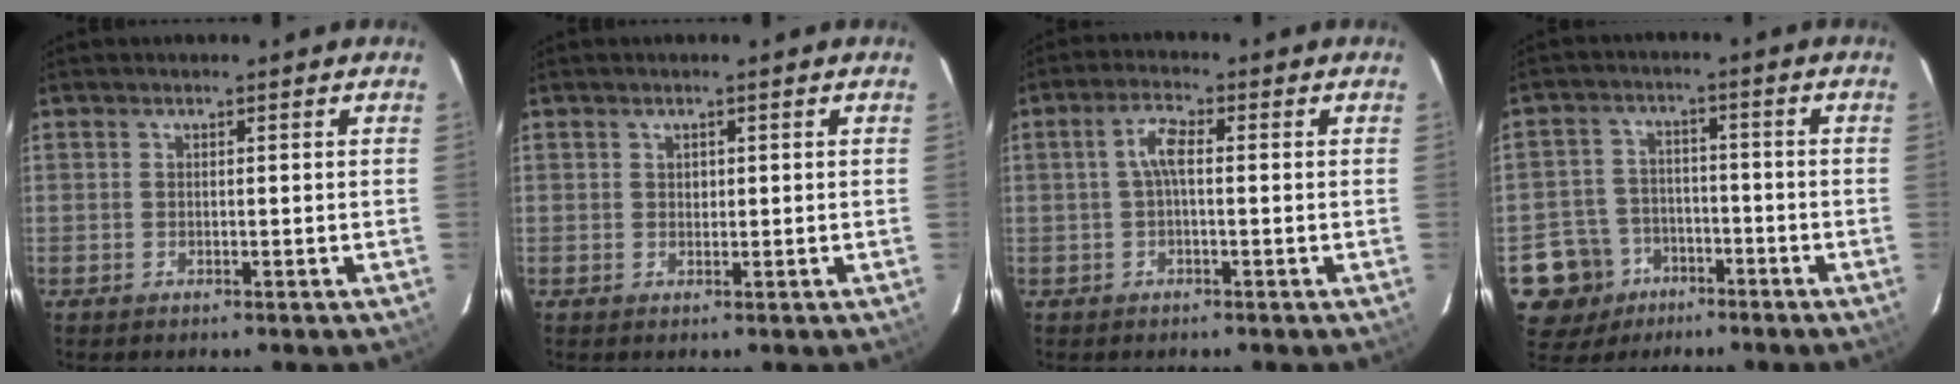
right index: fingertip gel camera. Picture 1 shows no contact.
{"total": 1.0, "force": [0.4, 0.9, 0.3], "torque": [-0.003, 0.004, 0.007]}
{"total": 3.9, "force": [0.2, 1.3, 3.7], "torque": [-0.074, 0.010, 0.003]}
{"total": 10.0, "force": [-5.0, 8.5, 1.3], "torque": [-0.057, 0.033, -0.069]}